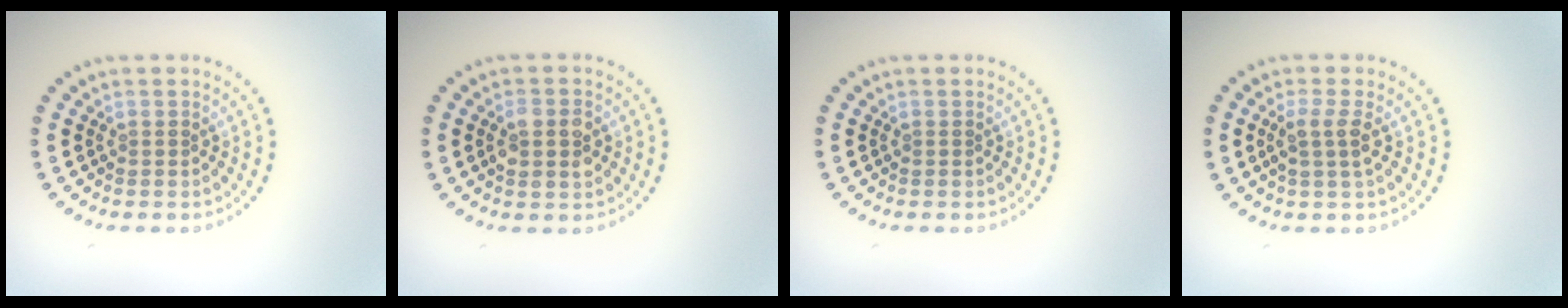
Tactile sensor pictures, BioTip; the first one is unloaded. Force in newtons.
{"total": 2.7, "press": 2.7, "slide": 0.3}
{"total": 0.0}
{"total": 2.0, "press": 1.7, "slide": 1.0}